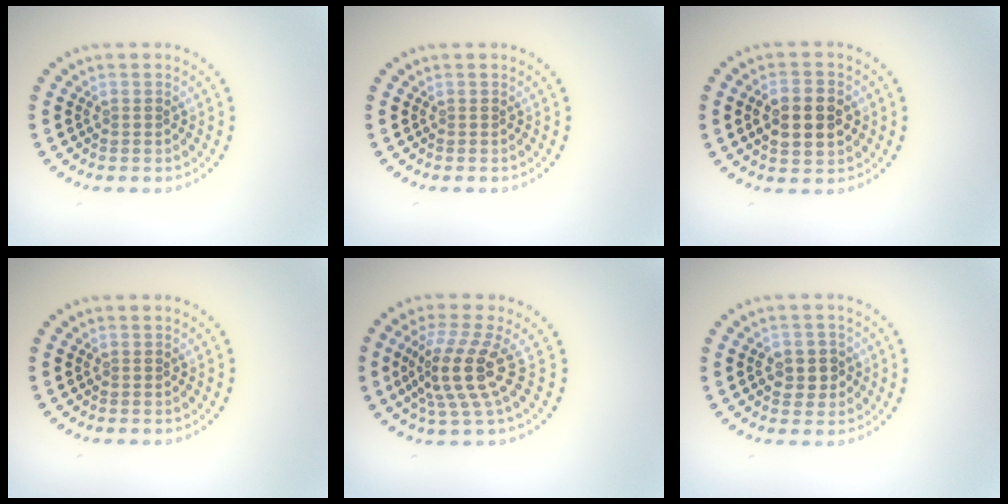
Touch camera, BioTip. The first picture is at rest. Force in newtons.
{"total": 0.0}
{"total": 5.2, "press": 5.2, "slide": 0.3}
{"total": 0.0}
{"total": 4.7, "press": 3.4, "slide": 3.1}
{"total": 2.5, "press": 2.4, "slide": 0.3}